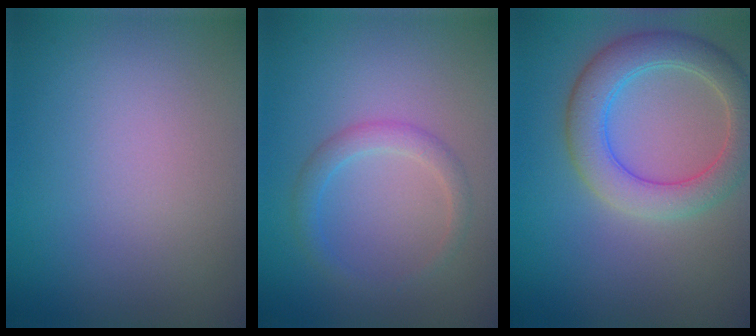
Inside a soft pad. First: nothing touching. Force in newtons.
{"total": 2.0, "press": 2.0, "slide": 0.1}
{"total": 5.3, "press": 5.3, "slide": 0.5}